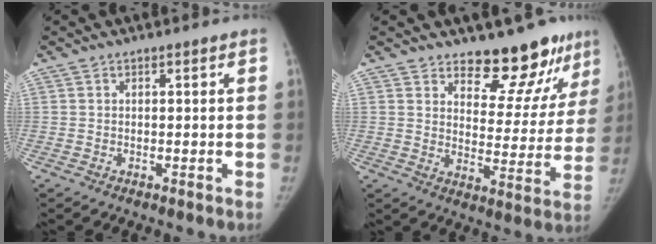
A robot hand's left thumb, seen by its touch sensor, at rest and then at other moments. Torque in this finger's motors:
{"motor_torque": [0.05, 0.05, 0.19, 0.14, 0.01]}